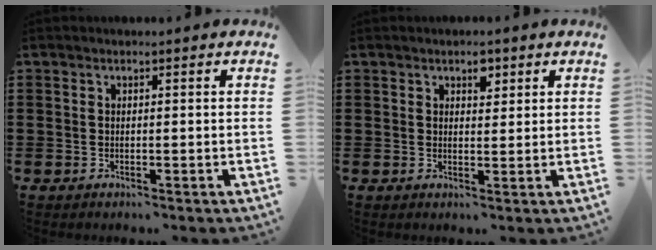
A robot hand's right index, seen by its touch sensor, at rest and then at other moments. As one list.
[{"total": 2.5, "force": [1.6, 1.3, 1.4], "torque": [-0.015, -0.002, 0.026]}]